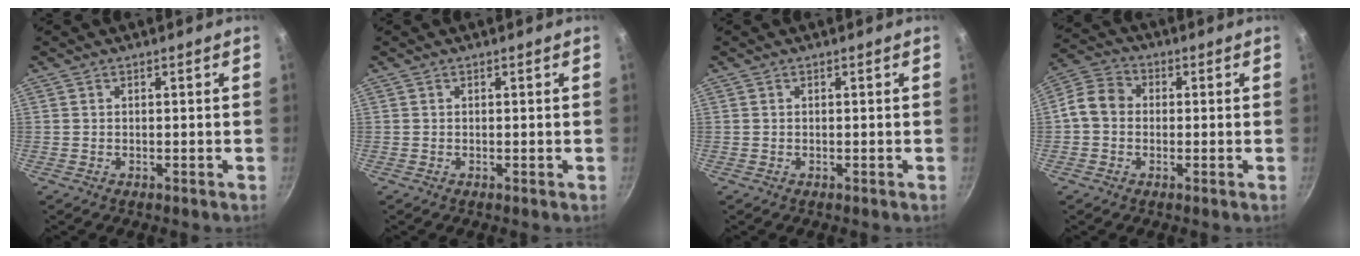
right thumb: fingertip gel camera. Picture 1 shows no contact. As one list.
[{"total": 0.0}, {"total": 0.0}, {"total": 6.7, "force": [-0.3, 5.6, 3.7], "torque": [-0.053, 0.018, -0.026]}]